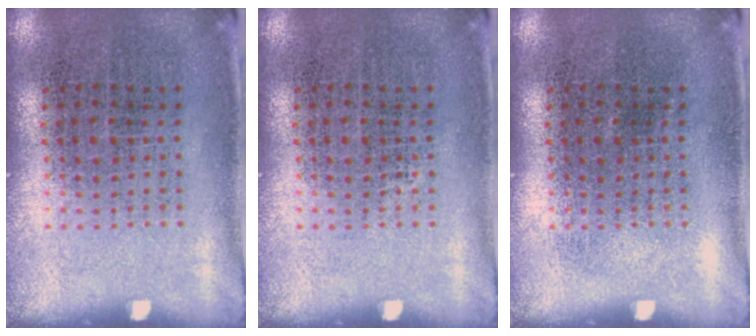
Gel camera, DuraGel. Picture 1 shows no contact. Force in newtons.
{"total": 0.0}
{"total": 0.0}